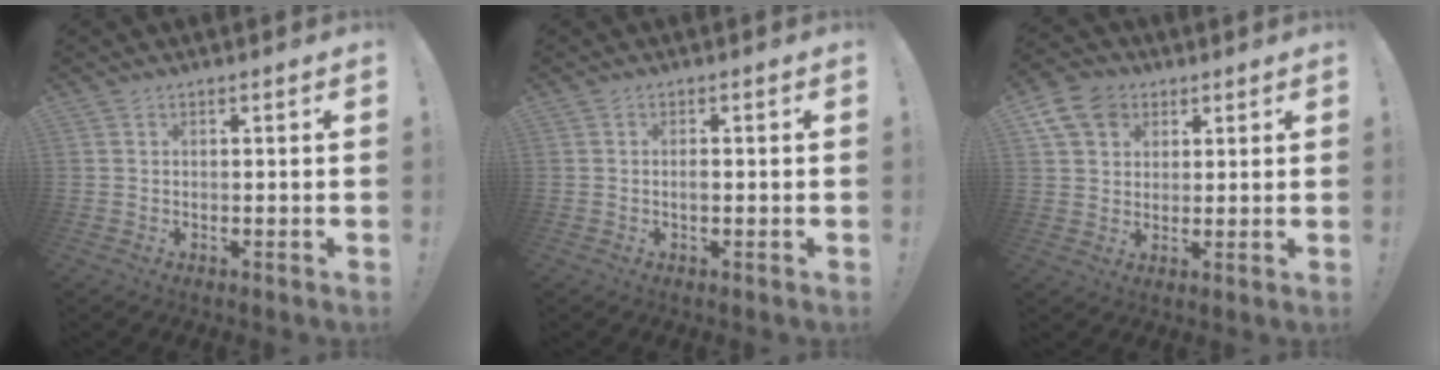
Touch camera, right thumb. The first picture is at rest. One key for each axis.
{"total": 1.3, "fx": -0.5, "fy": 0.5, "fz": 1.1, "tx": -0.020, "ty": 0.002, "tz": -0.011}
{"total": 10.6, "fx": 4.7, "fy": 8.4, "fz": 4.4, "tx": -0.074, "ty": -0.013, "tz": 0.098}